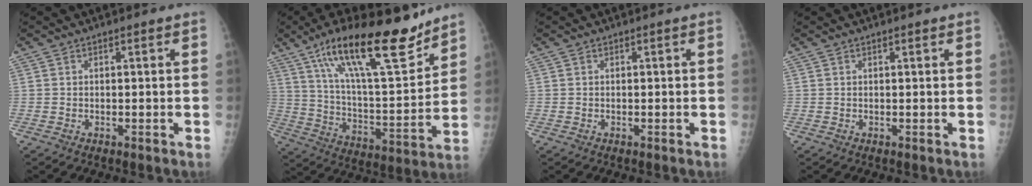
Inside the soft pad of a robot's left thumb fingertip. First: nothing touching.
{"total": 23.2, "force": [16.0, 5.8, 15.8], "torque": [-0.236, -0.070, 0.271]}
{"total": 0.0}
{"total": 0.8, "force": [0.6, 0.2, 0.5], "torque": [-0.006, -0.001, 0.007]}